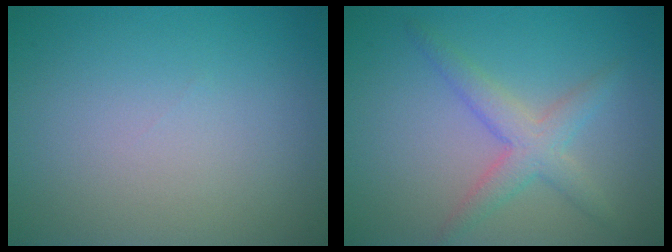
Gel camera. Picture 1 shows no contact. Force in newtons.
{"total": 3.2, "press": 3.2, "slide": 0.1}